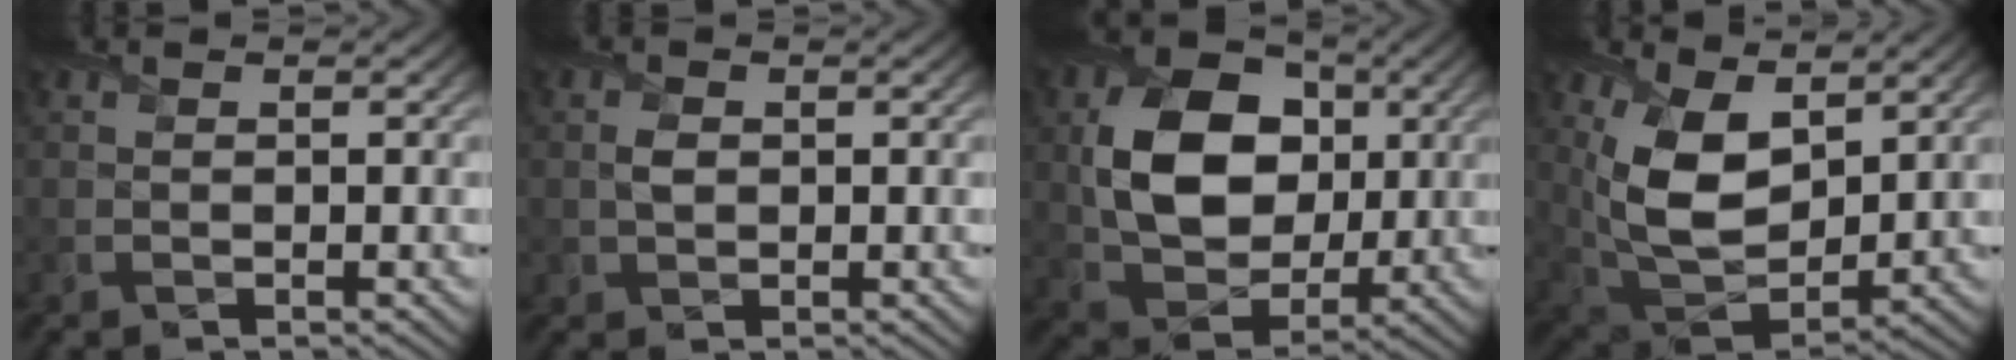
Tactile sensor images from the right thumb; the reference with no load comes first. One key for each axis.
{"total": 1.7, "fx": 0.1, "fy": 1.3, "fz": 1.1, "tx": -0.029, "ty": 0.001, "tz": 0.002}
{"total": 11.8, "fx": 1.8, "fy": 8.8, "fz": 7.7, "tx": -0.161, "ty": -0.001, "tz": 0.035}
{"total": 10.9, "fx": 4.3, "fy": 6.3, "fz": 7.8, "tx": -0.181, "ty": -0.011, "tz": 0.083}